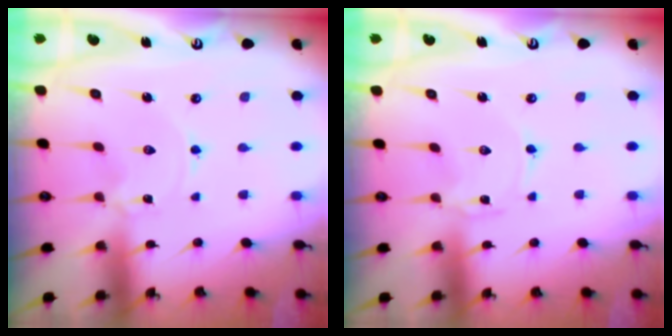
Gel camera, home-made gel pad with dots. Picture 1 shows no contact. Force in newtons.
{"total": 0.0}